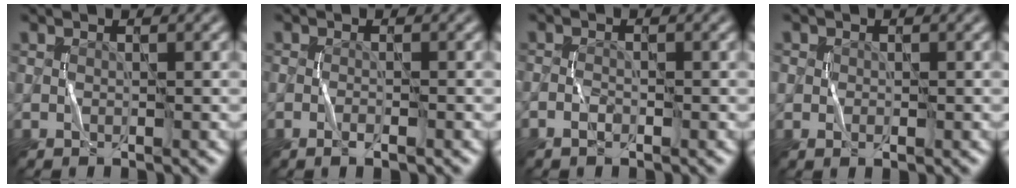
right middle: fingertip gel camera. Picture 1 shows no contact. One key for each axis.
{"total": 1.3, "fx": -0.8, "fy": 0.2, "fz": 1.1, "tx": -0.018, "ty": 0.001, "tz": -0.014}
{"total": 1.0, "fx": -0.7, "fy": 0.5, "fz": 0.6, "tx": -0.013, "ty": 0.002, "tz": -0.015}
{"total": 1.2, "fx": -0.2, "fy": 1.0, "fz": 0.7, "tx": -0.009, "ty": -0.002, "tz": -0.002}